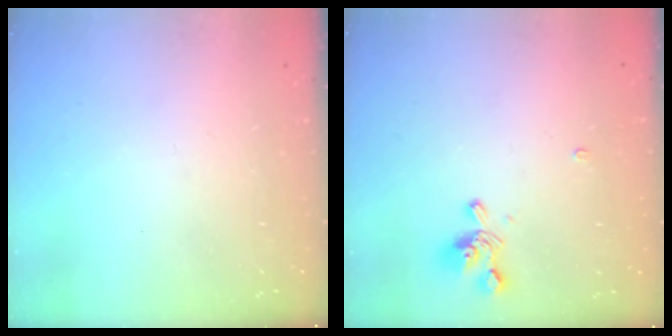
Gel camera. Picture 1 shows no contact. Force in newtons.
{"total": 1.9, "press": 1.7, "slide": 1.0}